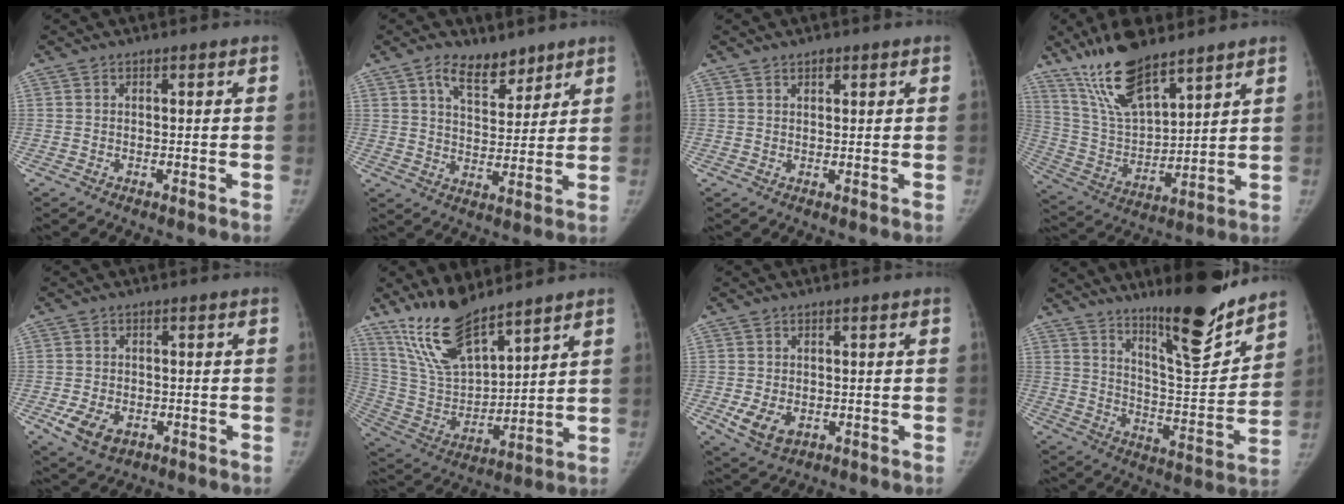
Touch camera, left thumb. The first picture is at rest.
{"total": 8.5, "force": [5.9, 4.3, 4.2], "torque": [-0.043, -0.042, 0.104]}
{"total": 1.6, "force": [1.1, 0.8, 0.7], "torque": [-0.005, -0.006, 0.016]}
{"total": 16.3, "force": [12.0, 5.0, 9.8], "torque": [-0.161, -0.058, 0.238]}
{"total": 6.4, "force": [-2.3, 4.4, 4.0], "torque": [-0.070, 0.000, -0.031]}
{"total": 15.4, "force": [12.0, 4.9, 8.3], "torque": [-0.134, -0.066, 0.246]}
{"total": 5.4, "force": [-1.2, 3.9, 3.6], "torque": [-0.062, -0.010, -0.007]}
{"total": 17.6, "force": [13.8, 3.0, 10.5], "torque": [-0.124, -0.106, 0.225]}